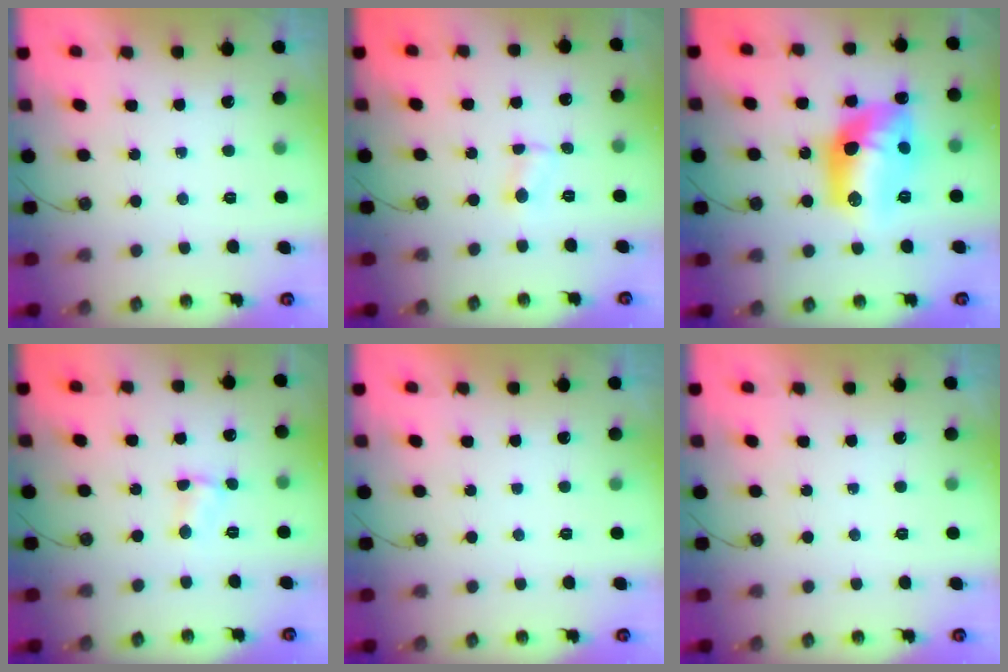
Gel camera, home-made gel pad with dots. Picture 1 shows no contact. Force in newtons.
{"total": 2.3, "press": 2.2, "slide": 0.5}
{"total": 16.0, "press": 15.9, "slide": 1.3}
{"total": 2.8, "press": 2.8, "slide": 0.4}
{"total": 0.0}
{"total": 0.0}